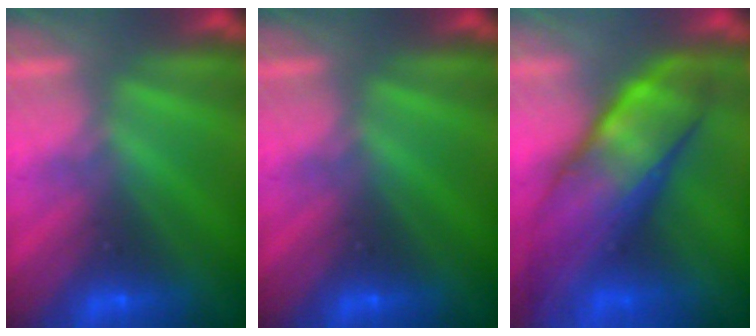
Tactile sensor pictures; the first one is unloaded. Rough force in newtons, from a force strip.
{"total": 0.0}
{"total": 7.5}